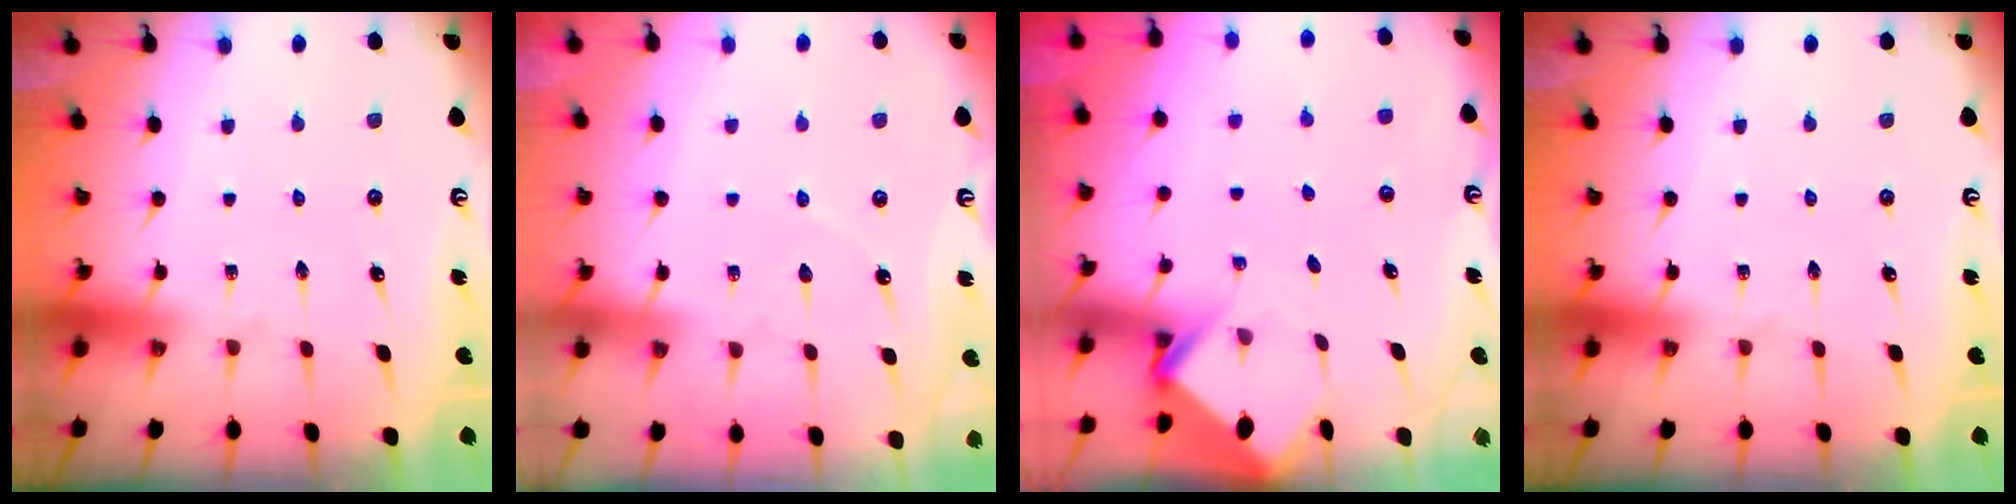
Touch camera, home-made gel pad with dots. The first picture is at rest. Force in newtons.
{"total": 2.7, "press": 2.7, "slide": 0.3}
{"total": 3.9, "press": 3.9, "slide": 0.1}
{"total": 0.0}